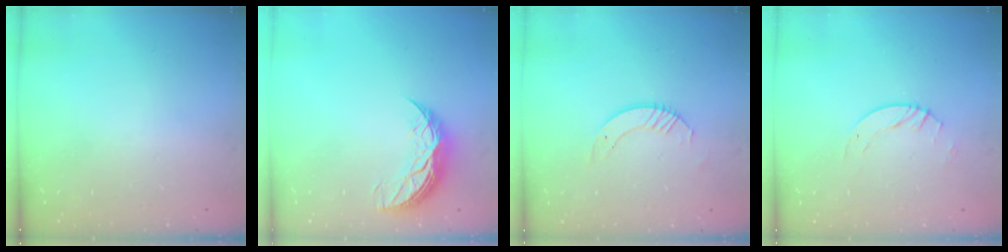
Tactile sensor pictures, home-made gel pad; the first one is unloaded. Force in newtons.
{"total": 8.9, "press": 8.9, "slide": 0.5}
{"total": 4.8, "press": 4.8, "slide": 0.5}
{"total": 5.0, "press": 5.0, "slide": 0.5}